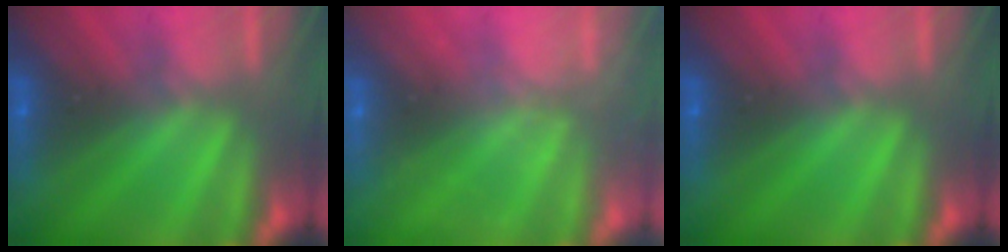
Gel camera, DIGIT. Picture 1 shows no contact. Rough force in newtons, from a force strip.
{"total": 2.2}
{"total": 0.0}